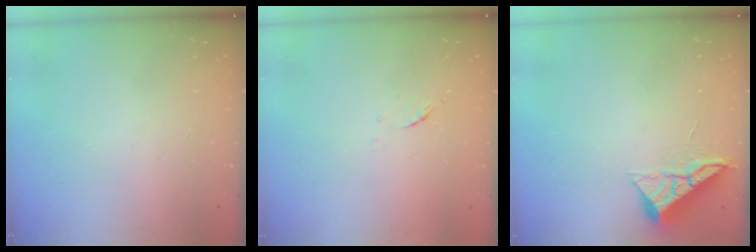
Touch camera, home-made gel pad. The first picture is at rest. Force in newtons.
{"total": 4.8, "press": 4.7, "slide": 1.0}
{"total": 6.0, "press": 5.9, "slide": 0.6}